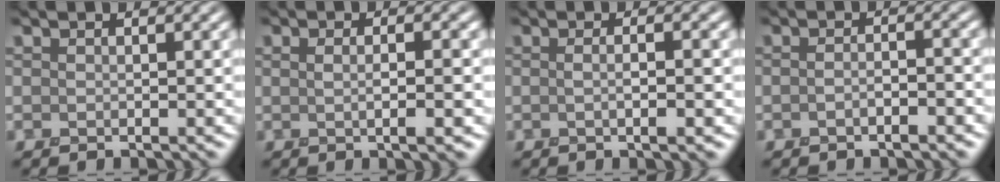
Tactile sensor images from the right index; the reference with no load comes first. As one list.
[{"total": 3.3, "force": [0.3, 1.0, 3.1], "torque": [-0.035, 0.000, 0.000]}, {"total": 2.3, "force": [-0.2, 0.5, 2.3], "torque": [-0.023, -0.008, -0.006]}, {"total": 1.7, "force": [-1.0, 0.6, 1.3], "torque": [-0.024, 0.004, -0.017]}]